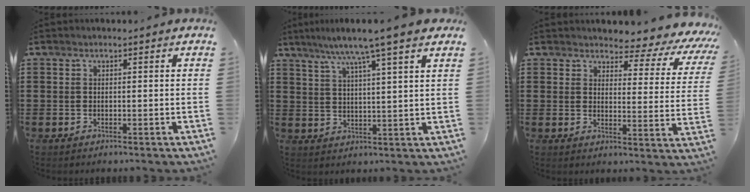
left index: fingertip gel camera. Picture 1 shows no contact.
{"total": 7.4, "force": [5.6, -0.6, 4.8], "torque": [-0.109, -0.016, 0.093]}
{"total": 3.8, "force": [3.2, 1.1, 1.6], "torque": [-0.037, -0.028, 0.046]}